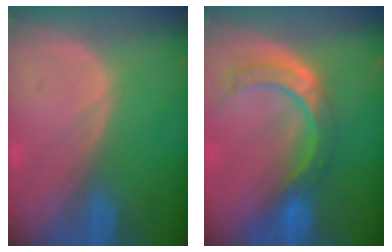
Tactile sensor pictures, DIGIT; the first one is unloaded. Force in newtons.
{"total": 8.7, "press": 7.3, "slide": 4.7}